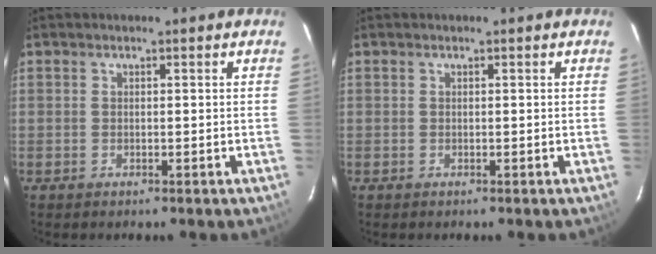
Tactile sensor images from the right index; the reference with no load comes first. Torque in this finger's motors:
{"motor_torque": [0.01, 0.02, -0.08, -0.01]}